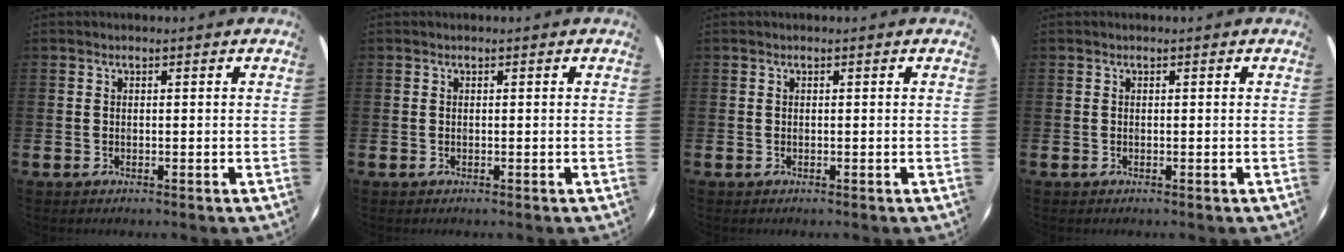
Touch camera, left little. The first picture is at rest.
{"total": 0.0}
{"total": 0.0}
{"total": 0.0}